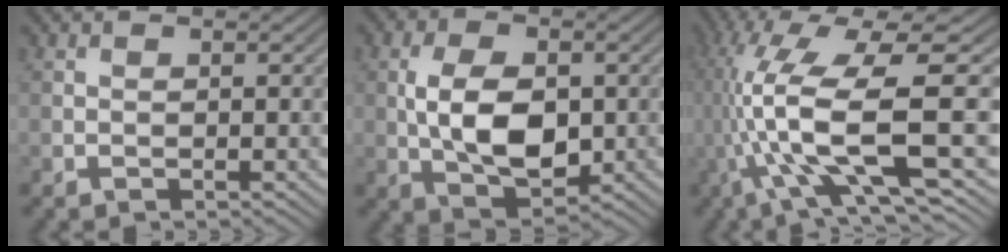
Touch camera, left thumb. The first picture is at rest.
{"total": 8.5, "force": [-0.3, 5.0, 6.9], "torque": [-0.136, -0.002, -0.007]}
{"total": 14.5, "force": [-1.8, 3.5, 13.9], "torque": [-0.288, 0.009, -0.022]}